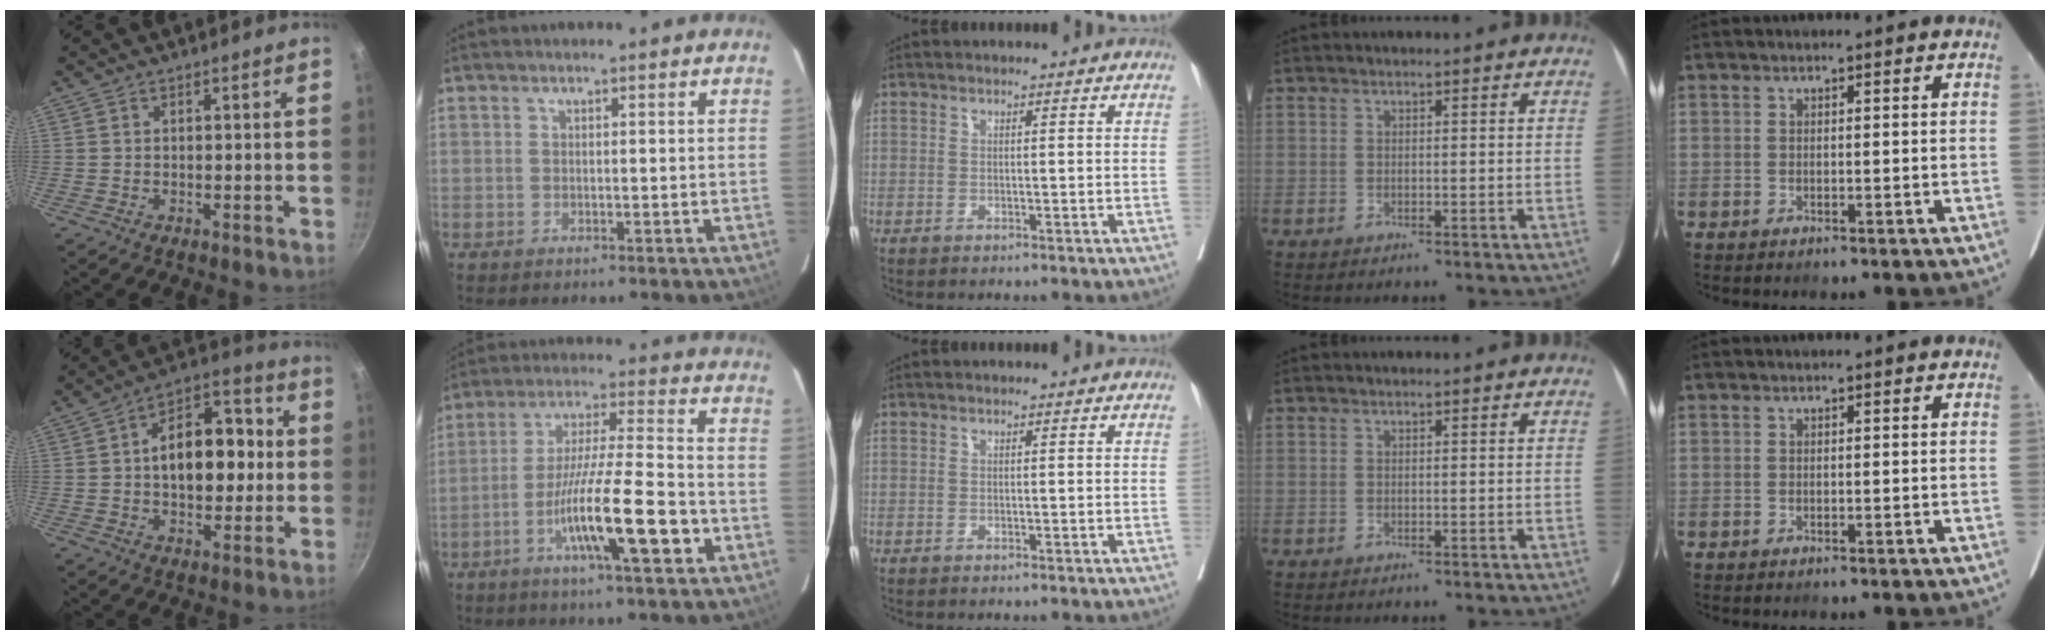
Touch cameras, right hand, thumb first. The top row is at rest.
{"thumb": {"total": 15.2, "force": [0.7, 9.1, 12.2], "torque": [-0.147, 0.030, 0.002]}, "index": {"total": 14.6, "force": [-5.0, 0.9, 13.7], "torque": [-0.241, -0.012, -0.085]}}